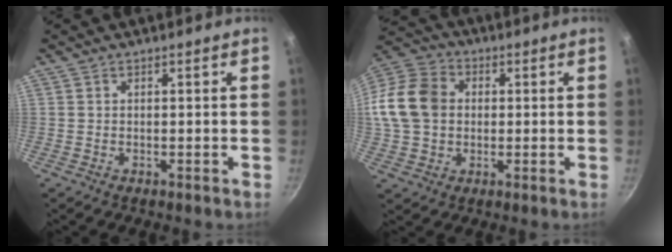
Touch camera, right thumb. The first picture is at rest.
{"total": 14.1, "force": [0.8, 11.3, 8.5], "torque": [-0.146, 0.022, 0.000]}